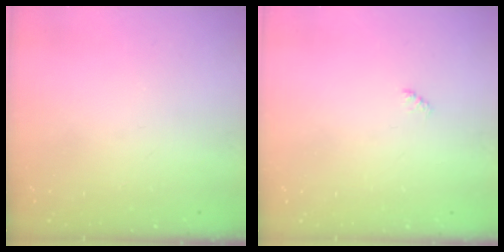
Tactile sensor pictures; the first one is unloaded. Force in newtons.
{"total": 1.9, "press": 1.9, "slide": 0.4}